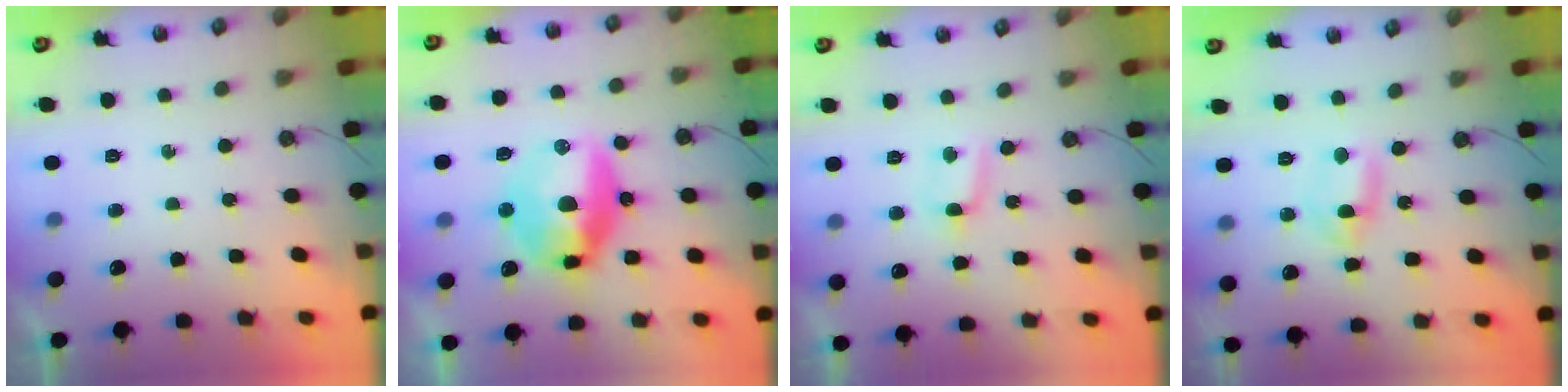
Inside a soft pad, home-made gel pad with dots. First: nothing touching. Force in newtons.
{"total": 17.5, "press": 16.5, "slide": 5.9}
{"total": 4.3, "press": 4.3, "slide": 0.4}
{"total": 2.7, "press": 2.5, "slide": 1.2}